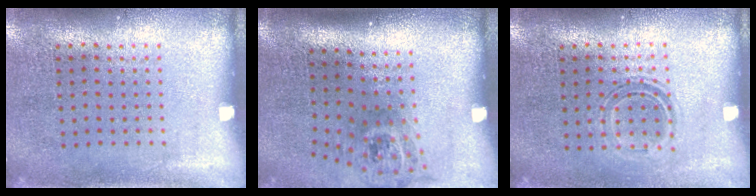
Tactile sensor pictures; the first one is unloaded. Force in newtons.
{"total": 2.0, "press": 1.4, "slide": 1.5}
{"total": 1.2, "press": 0.9, "slide": 0.7}